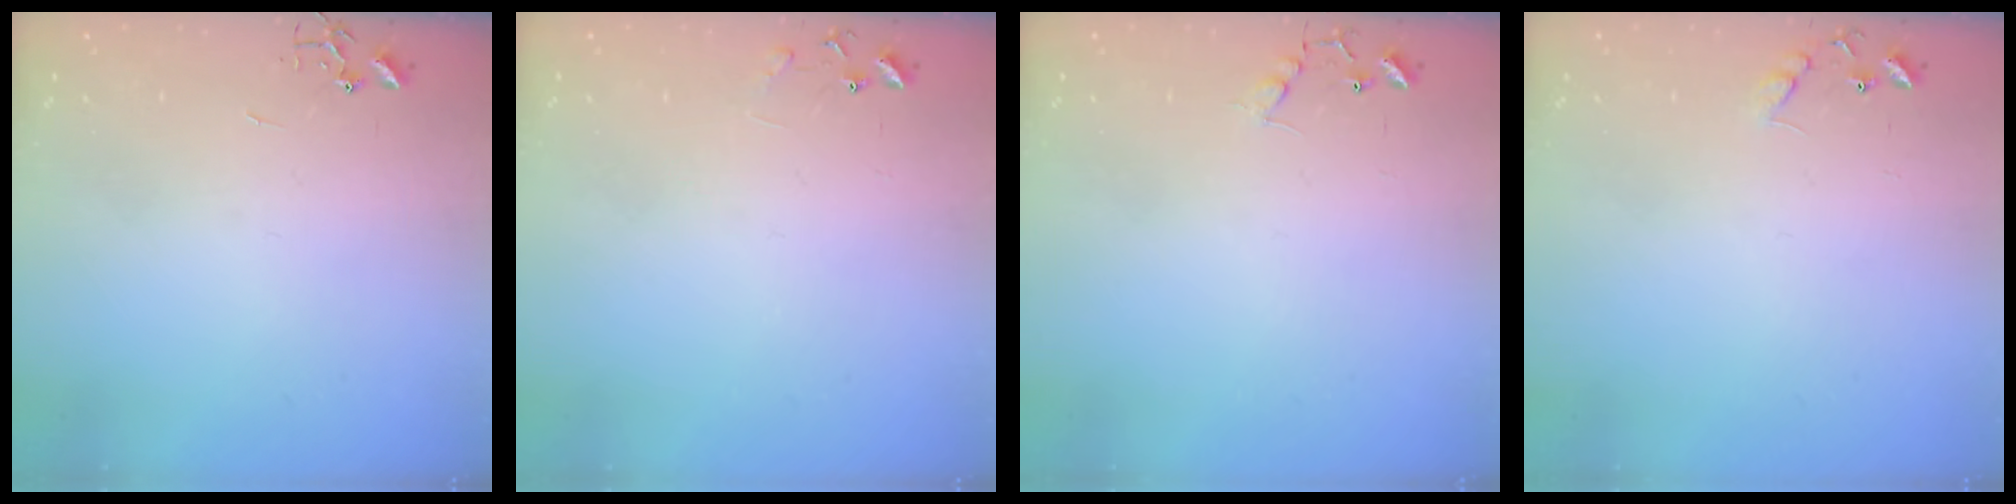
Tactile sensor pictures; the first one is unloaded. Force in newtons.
{"total": 6.4, "press": 6.4, "slide": 0.4}
{"total": 6.7, "press": 6.7, "slide": 0.4}
{"total": 8.9, "press": 8.9, "slide": 0.5}